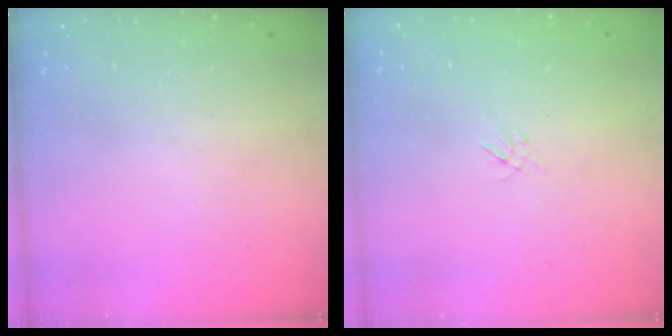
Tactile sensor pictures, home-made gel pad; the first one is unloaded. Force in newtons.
{"total": 1.2, "press": 1.1, "slide": 0.5}